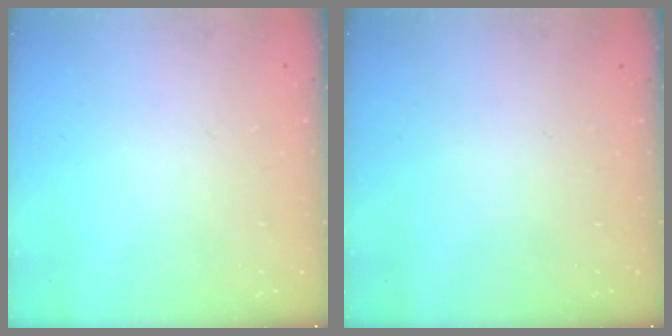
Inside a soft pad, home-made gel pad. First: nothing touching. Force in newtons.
{"total": 0.0}